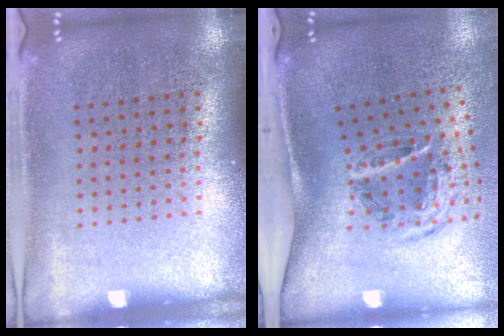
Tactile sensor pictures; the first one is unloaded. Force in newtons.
{"total": 2.0, "press": 1.2, "slide": 1.5}